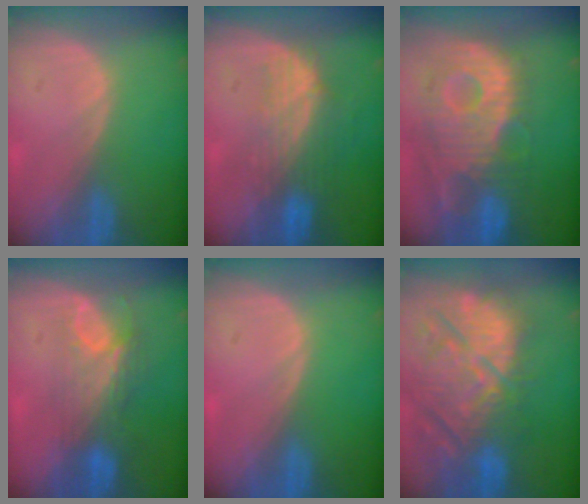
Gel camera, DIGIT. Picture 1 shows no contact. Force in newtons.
{"total": 7.6, "press": 6.9, "slide": 3.1}
{"total": 12.7, "press": 11.1, "slide": 6.2}
{"total": 7.6, "press": 6.6, "slide": 3.7}
{"total": 0.0}
{"total": 14.4, "press": 12.6, "slide": 6.9}